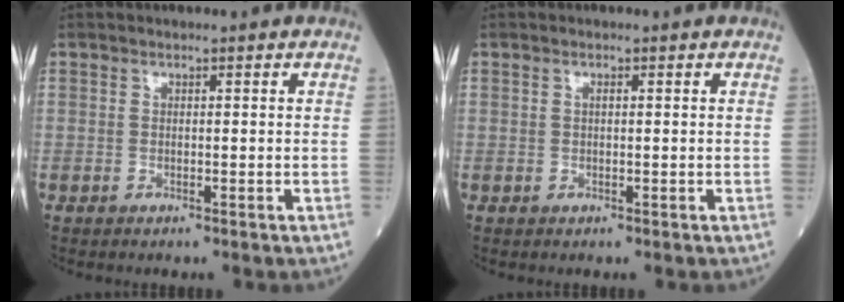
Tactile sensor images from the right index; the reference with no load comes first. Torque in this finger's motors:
{"motor_torque": [-0.05, 0.00, -0.04, -0.01]}